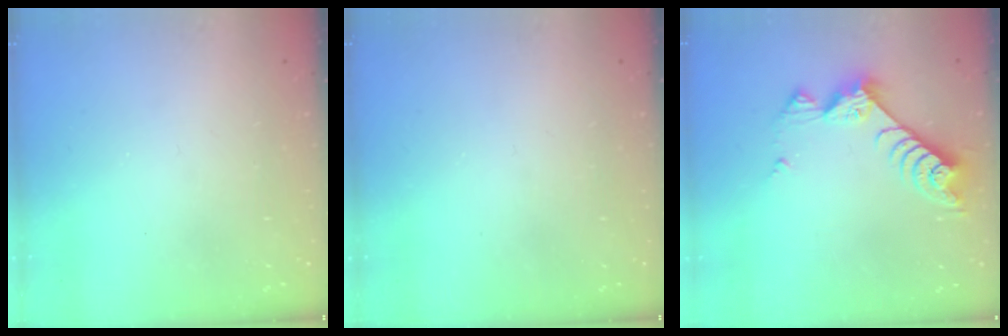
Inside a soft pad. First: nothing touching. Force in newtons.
{"total": 0.0}
{"total": 8.4, "press": 8.3, "slide": 0.4}